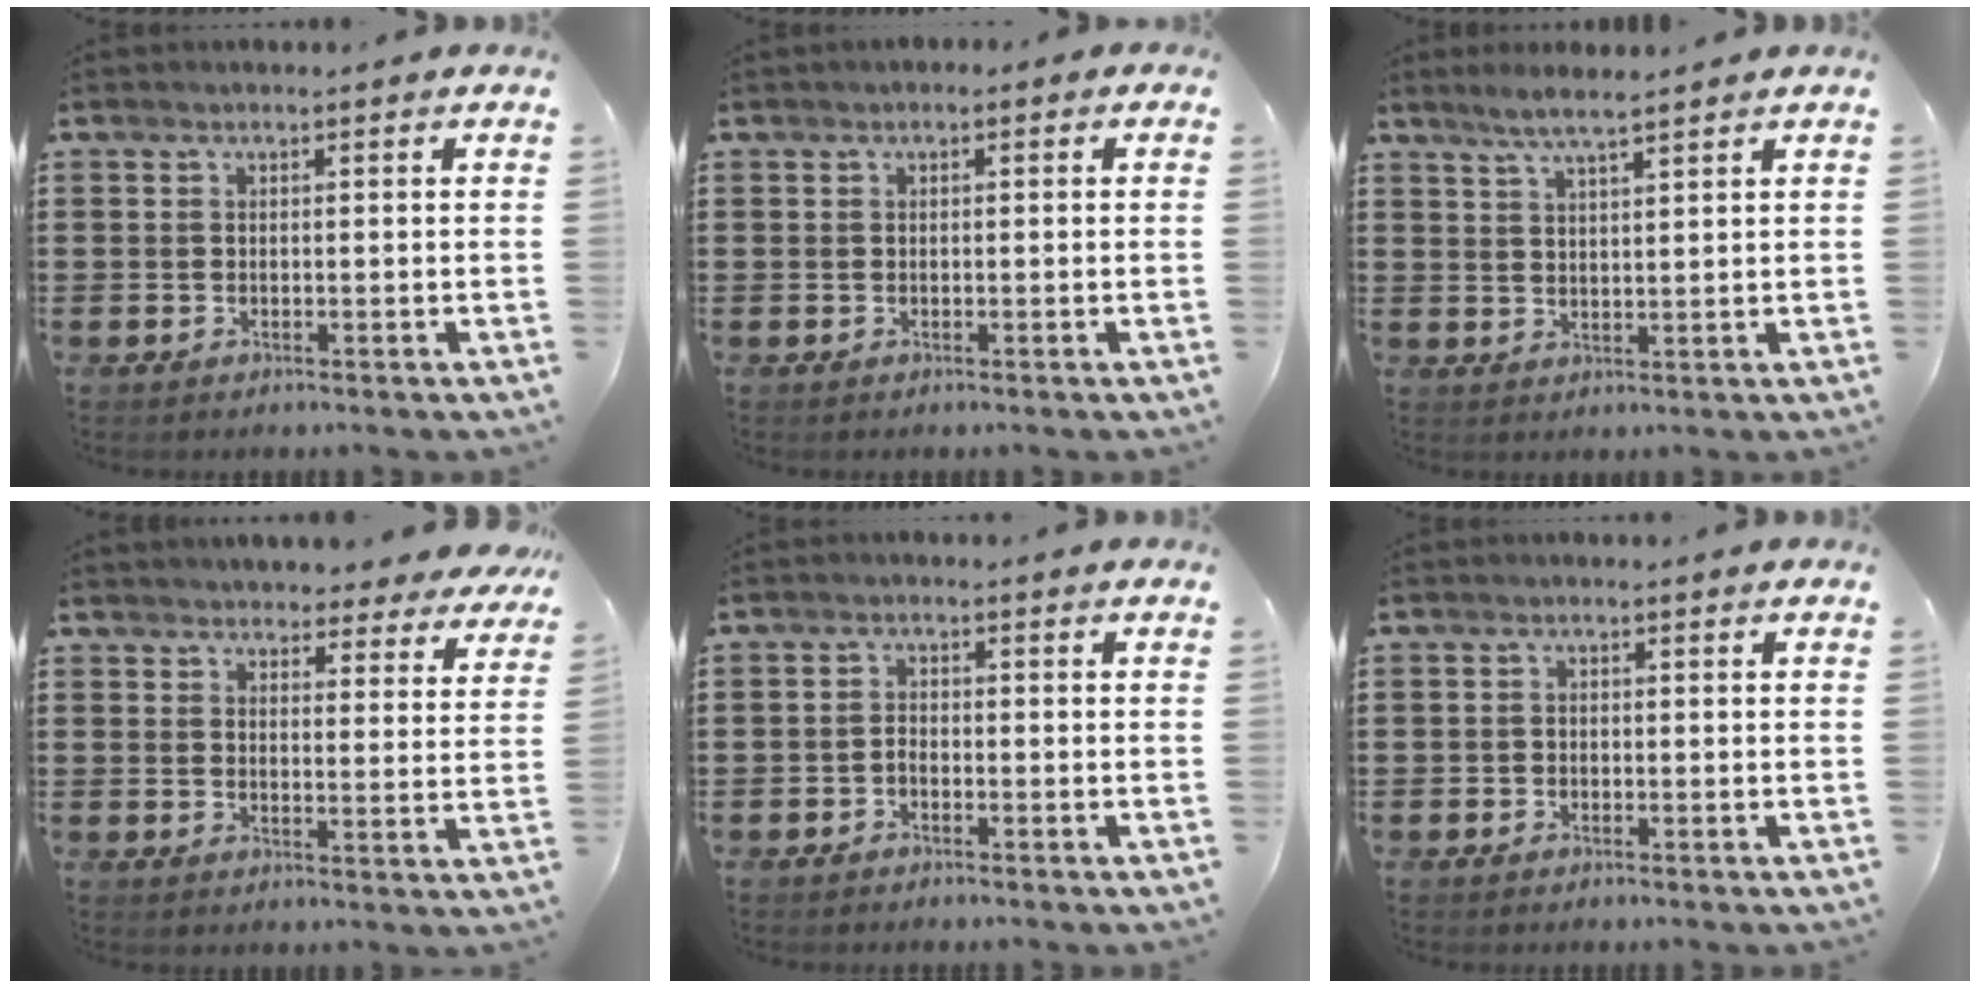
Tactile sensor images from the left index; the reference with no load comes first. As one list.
[{"total": 0.6, "force": [-0.2, 0.4, 0.4], "torque": [-0.008, 0.002, -0.004]}, {"total": 3.9, "force": [3.1, 0.2, 2.3], "torque": [-0.052, 0.001, 0.056]}, {"total": 4.1, "force": [4.0, 0.4, 0.4], "torque": [-0.017, -0.021, 0.073]}, {"total": 1.3, "force": [-1.0, 0.7, 0.5], "torque": [-0.015, 0.003, -0.021]}, {"total": 0.9, "force": [-0.6, 0.7, 0.1], "torque": [-0.004, 0.002, -0.013]}]